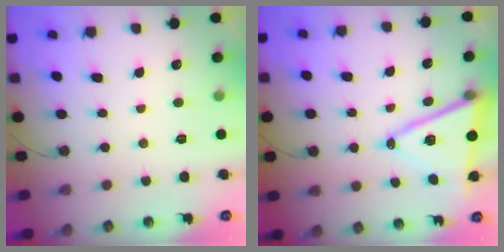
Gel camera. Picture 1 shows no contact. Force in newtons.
{"total": 14.3, "press": 13.8, "slide": 3.7}